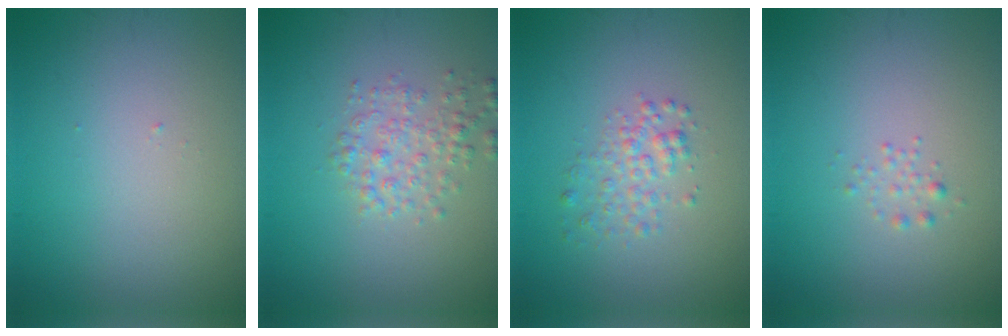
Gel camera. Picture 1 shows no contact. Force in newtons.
{"total": 2.5, "press": 2.5, "slide": 0.1}
{"total": 2.1, "press": 2.1, "slide": 0.1}
{"total": 0.8, "press": 0.8, "slide": 0.0}